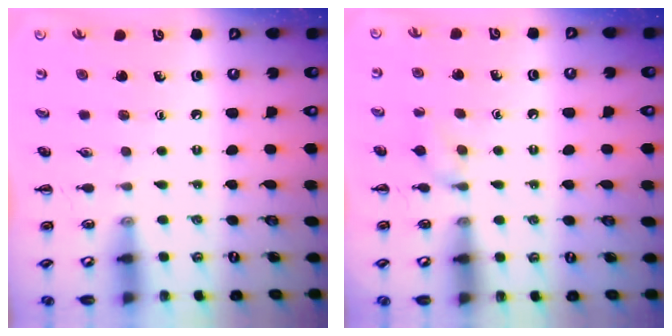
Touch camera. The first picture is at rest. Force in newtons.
{"total": 5.5, "press": 5.2, "slide": 1.7}